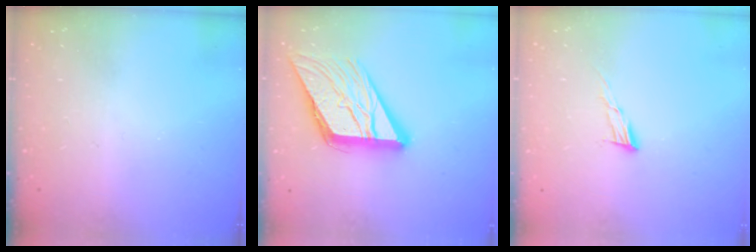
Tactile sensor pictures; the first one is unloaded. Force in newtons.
{"total": 17.4, "press": 17.3, "slide": 1.3}
{"total": 6.9, "press": 6.8, "slide": 1.2}